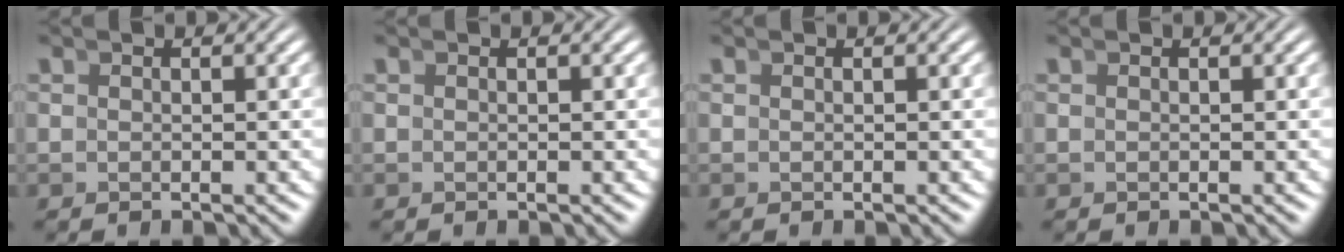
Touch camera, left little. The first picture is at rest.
{"total": 0.0}
{"total": 0.0}
{"total": 0.0}